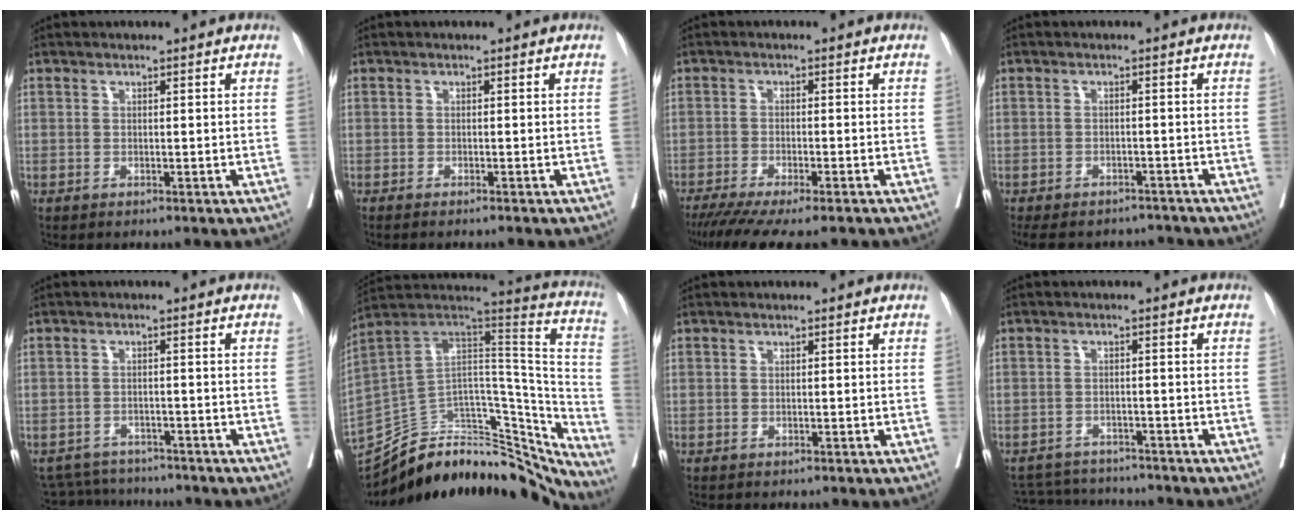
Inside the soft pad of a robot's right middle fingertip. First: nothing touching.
{"total": 3.6, "force": [-3.1, -0.3, 1.7], "torque": [-0.013, -0.001, -0.040]}
{"total": 12.6, "force": [-10.5, 1.2, 6.8], "torque": [-0.098, -0.026, -0.157]}
{"total": 12.3, "force": [-11.0, 4.3, 3.5], "torque": [-0.080, 0.003, -0.139]}
{"total": 6.5, "force": [-6.4, 1.3, 0.0], "torque": [0.001, 0.007, -0.094]}
{"total": 33.6, "force": [-29.3, 10.7, 12.5], "torque": [-0.150, 0.019, -0.416]}
{"total": 0.0}
{"total": 7.8, "force": [-7.6, 1.4, 0.9], "torque": [-0.015, 0.007, -0.111]}